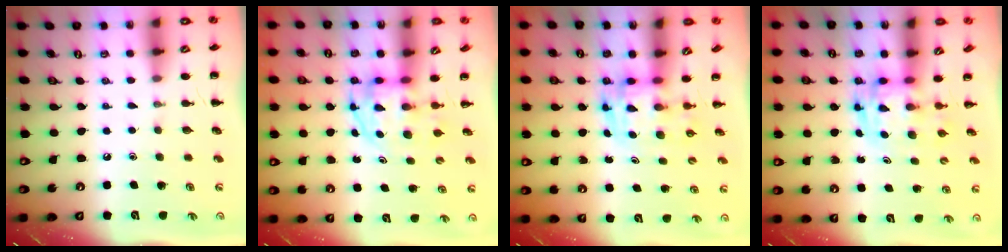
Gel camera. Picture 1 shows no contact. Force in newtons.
{"total": 3.6, "press": 3.5, "slide": 0.6}
{"total": 3.6, "press": 3.5, "slide": 0.6}
{"total": 2.8, "press": 2.7, "slide": 0.5}